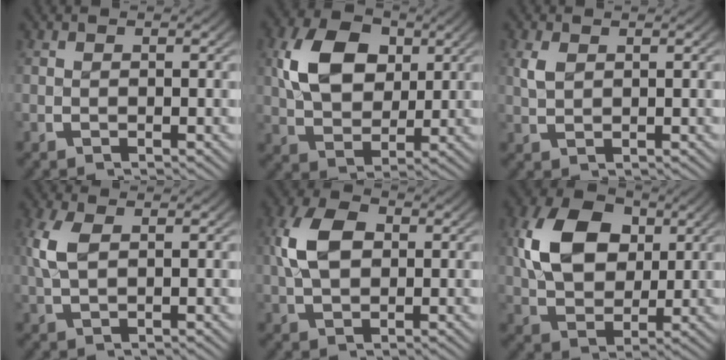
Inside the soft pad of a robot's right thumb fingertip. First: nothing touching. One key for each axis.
{"total": 9.5, "fx": 2.0, "fy": 6.4, "fz": 6.7, "tx": -0.136, "ty": -0.017, "tz": 0.043}
{"total": 1.7, "fx": 0.8, "fy": 0.9, "fz": 1.2, "tx": -0.028, "ty": 0.003, "tz": 0.023}
{"total": 3.0, "fx": 1.0, "fy": 1.4, "fz": 2.4, "tx": -0.066, "ty": 0.003, "tz": 0.025}
{"total": 6.4, "fx": 1.2, "fy": 4.0, "fz": 4.8, "tx": -0.105, "ty": -0.002, "tz": 0.029}
{"total": 11.0, "fx": 2.2, "fy": 7.6, "fz": 7.6, "tx": -0.161, "ty": -0.021, "tz": 0.047}